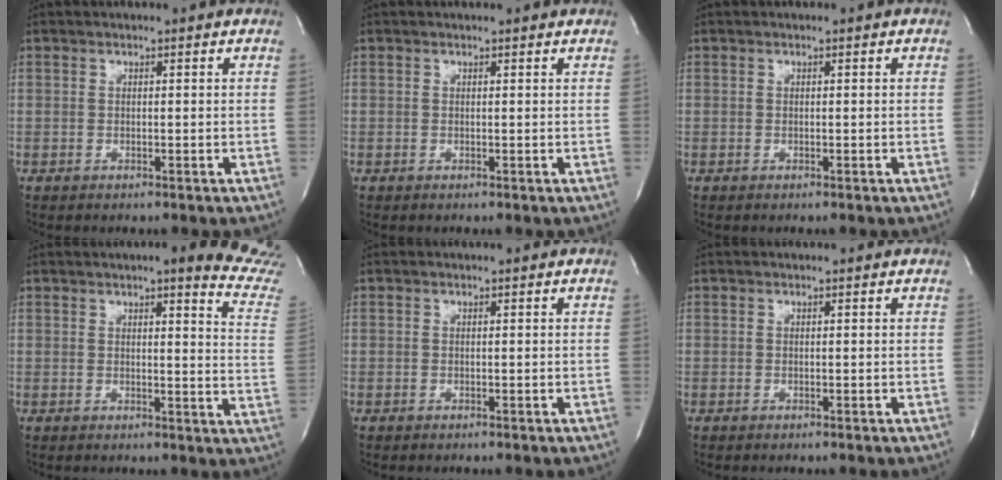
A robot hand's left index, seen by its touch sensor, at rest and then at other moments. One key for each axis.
{"total": 1.4, "fx": 1.3, "fy": 0.5, "fz": 0.1, "tx": -0.011, "ty": 0.006, "tz": 0.003}
{"total": 0.0}
{"total": 14.1, "fx": 12.5, "fy": 0.5, "fz": 6.5, "tx": -0.061, "ty": -0.072, "tz": 0.112}
{"total": 0.0}
{"total": 0.0}